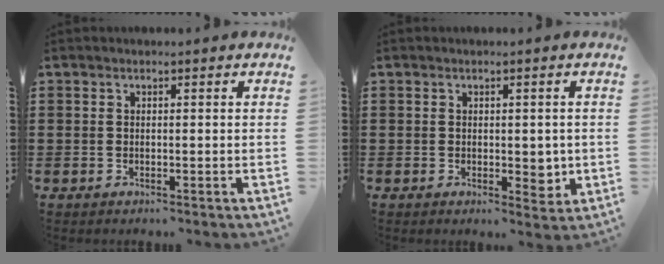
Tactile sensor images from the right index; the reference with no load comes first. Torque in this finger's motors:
{"motor_torque": [-0.07, -0.07, 0.12, 0.04]}